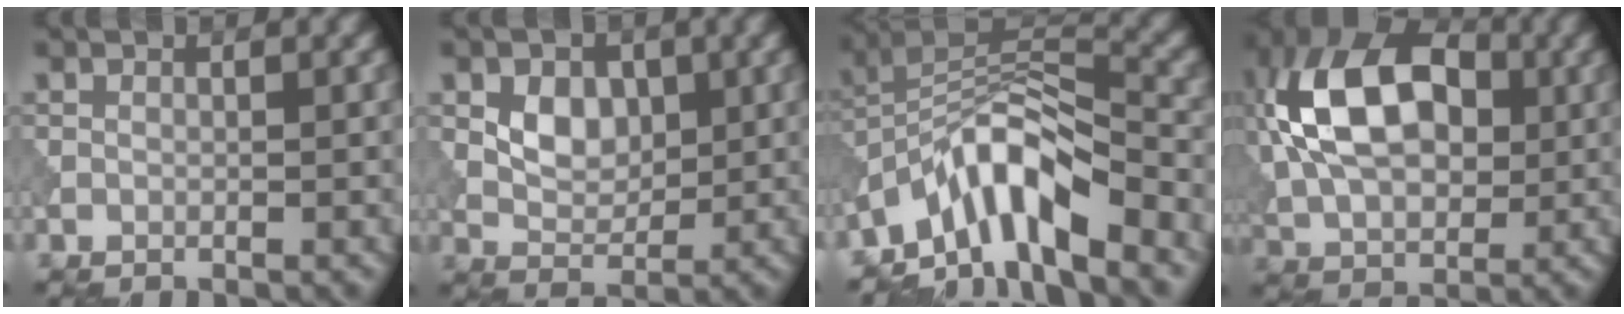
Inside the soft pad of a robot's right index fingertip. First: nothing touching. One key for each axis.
{"total": 3.6, "fx": 0.8, "fy": 2.6, "fz": 2.3, "tx": -0.040, "ty": -0.003, "tz": 0.012}
{"total": 8.0, "fx": -5.6, "fy": 2.3, "fz": 5.3, "tx": -0.077, "ty": 0.011, "tz": -0.112}
{"total": 13.3, "fx": 2.2, "fy": 8.4, "fz": 10.1, "tx": -0.196, "ty": 0.026, "tz": 0.023}